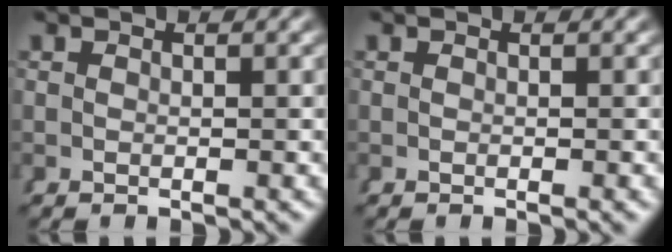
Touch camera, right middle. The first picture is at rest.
{"total": 0.0}